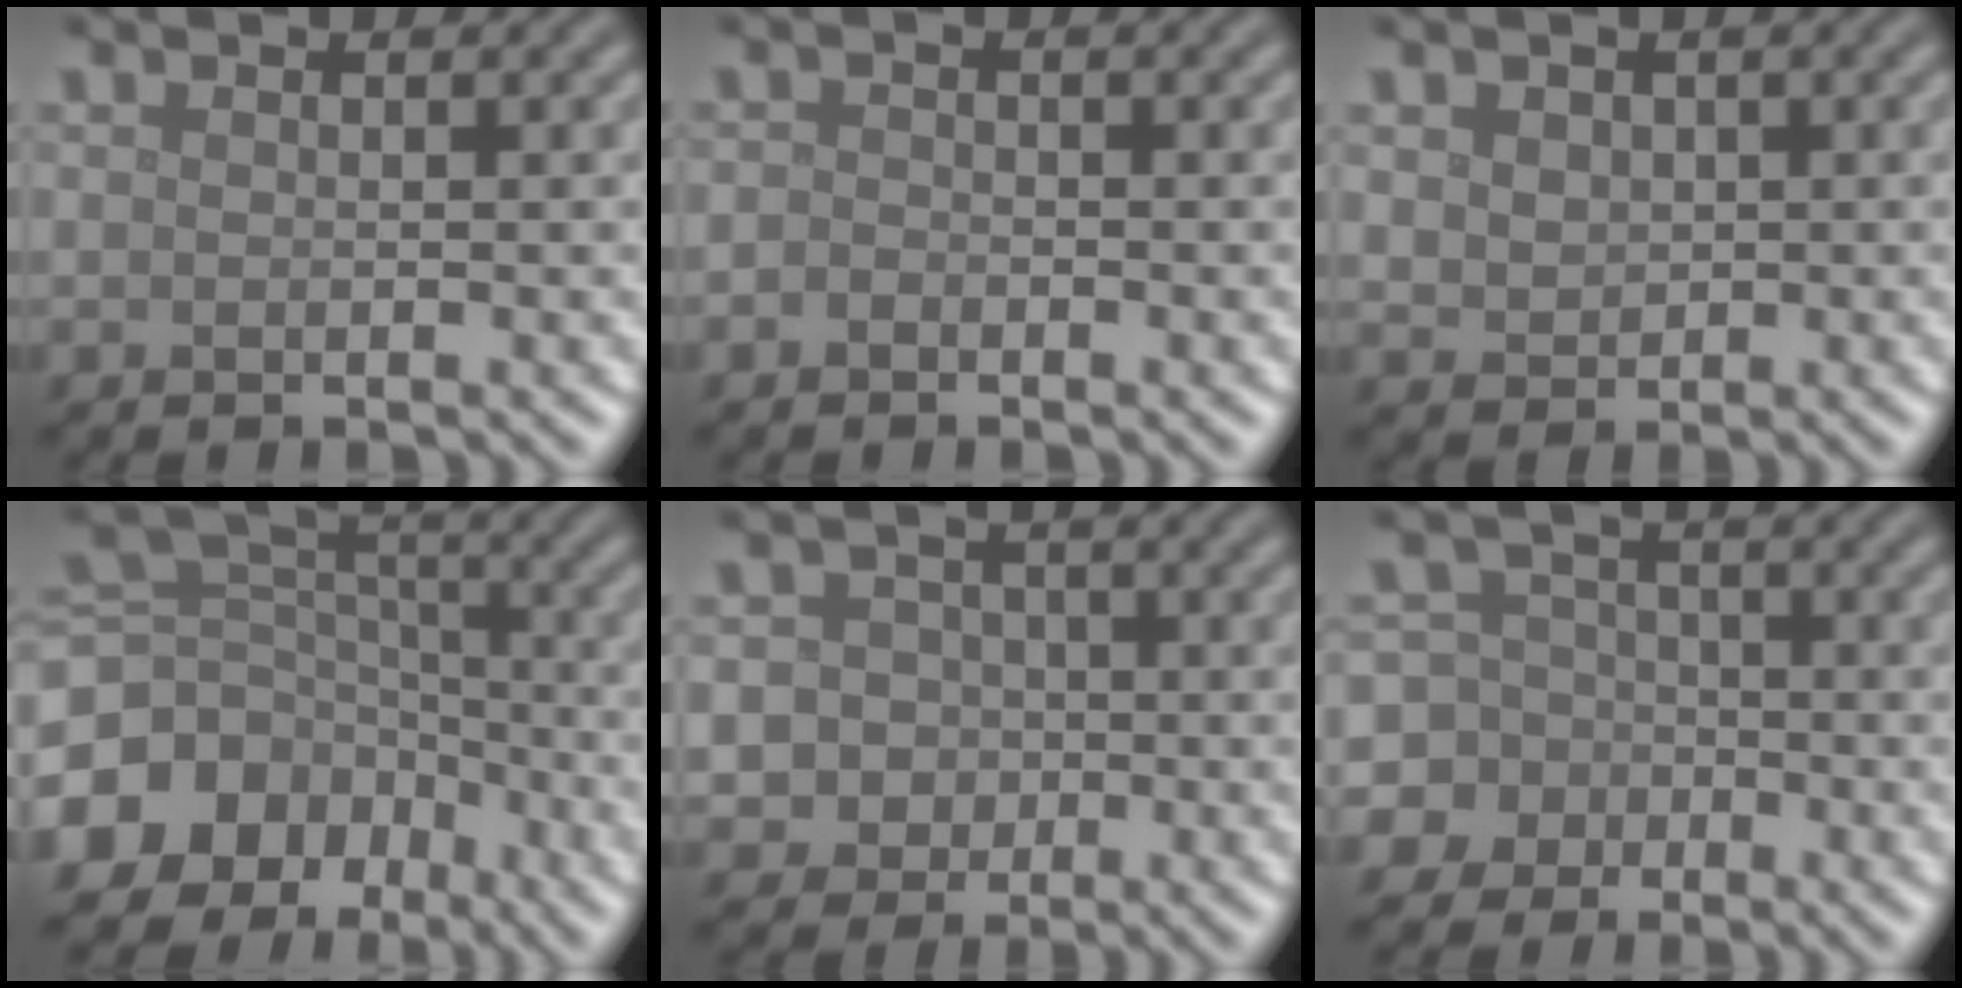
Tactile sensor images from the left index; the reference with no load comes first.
{"total": 0.8, "force": [-0.5, 0.5, 0.2], "torque": [-0.004, -0.001, -0.013]}
{"total": 2.1, "force": [0.7, 1.7, 0.9], "torque": [-0.018, -0.002, 0.016]}
{"total": 11.5, "force": [-6.5, 8.7, 3.8], "torque": [-0.110, -0.009, -0.110]}
{"total": 4.8, "force": [-0.7, 4.5, 1.3], "torque": [0.004, 0.017, -0.032]}
{"total": 8.6, "force": [-2.3, 8.2, 1.2], "torque": [-0.042, 0.006, -0.078]}